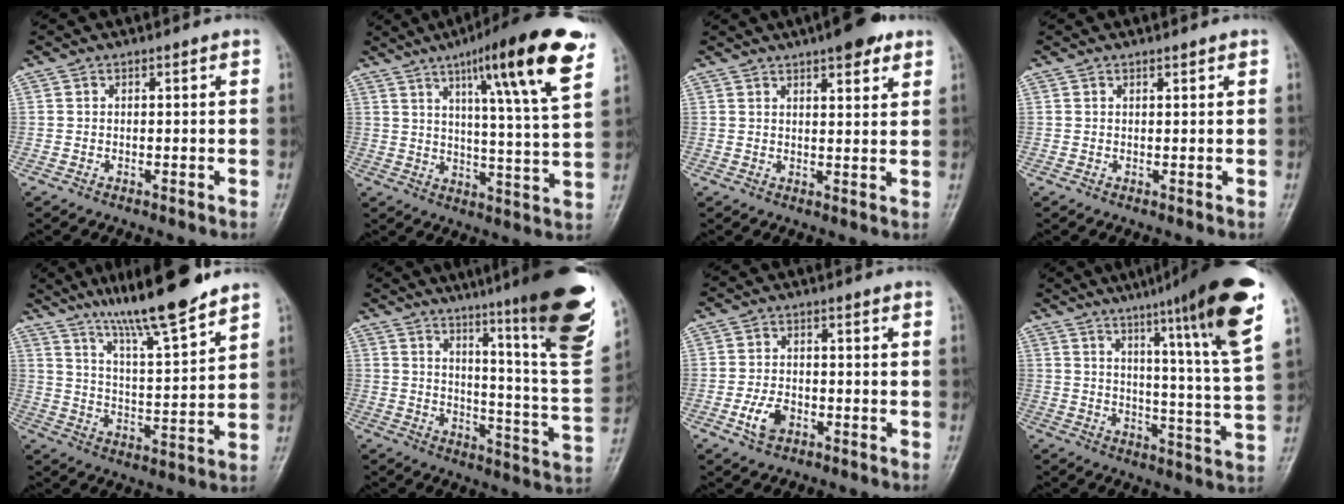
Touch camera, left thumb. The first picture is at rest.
{"total": 19.9, "force": [10.7, 2.1, 16.7], "torque": [-0.226, -0.039, 0.153]}
{"total": 7.4, "force": [4.8, 2.2, 5.1], "torque": [-0.056, -0.019, 0.064]}
{"total": 0.6, "force": [0.5, 0.0, 0.3], "torque": [-0.006, -0.005, 0.009]}
{"total": 14.8, "force": [11.6, 1.4, 9.1], "torque": [-0.142, -0.067, 0.199]}
{"total": 25.8, "force": [16.7, 1.9, 19.6], "torque": [-0.251, -0.098, 0.230]}
{"total": 4.5, "force": [-1.8, 2.9, 3.0], "torque": [-0.057, 0.009, -0.032]}
{"total": 21.4, "force": [12.2, 0.8, 17.6], "torque": [-0.234, -0.050, 0.165]}